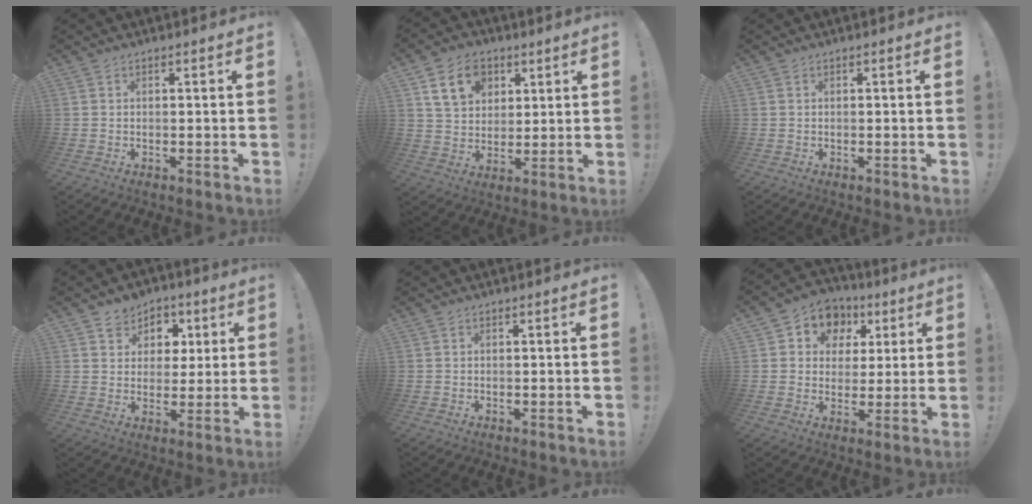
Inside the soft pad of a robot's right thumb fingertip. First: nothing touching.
{"total": 12.9, "force": [5.7, 10.0, 5.9], "torque": [-0.085, -0.015, 0.111]}
{"total": 0.0}
{"total": 7.4, "force": [2.4, 7.0, 1.0], "torque": [-0.006, -0.018, 0.050]}
{"total": 0.0}
{"total": 9.0, "force": [2.9, 8.1, 2.8], "torque": [-0.039, -0.014, 0.058]}